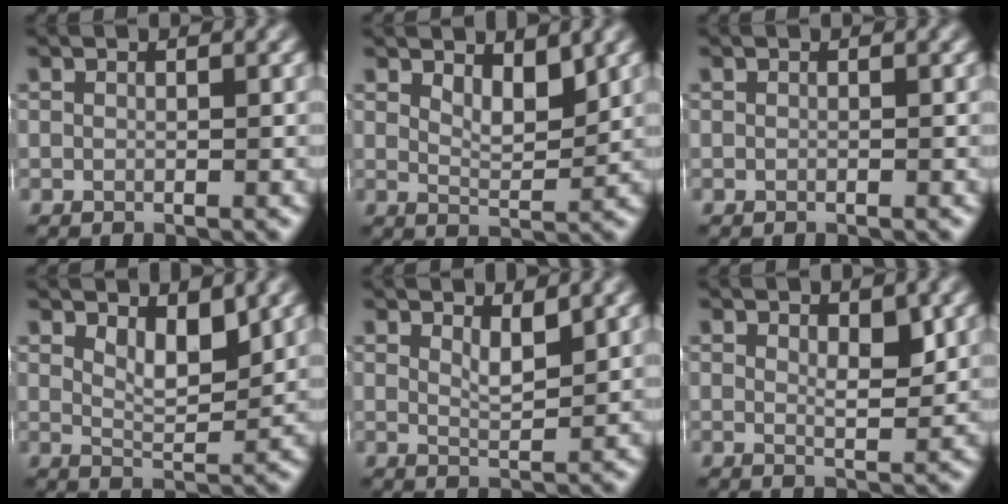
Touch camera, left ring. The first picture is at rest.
{"total": 3.2, "force": [1.9, 1.2, 2.3], "torque": [-0.042, -0.008, 0.034]}
{"total": 0.0}
{"total": 3.5, "force": [1.9, 1.3, 2.6], "torque": [-0.048, -0.010, 0.035]}
{"total": 2.2, "force": [1.4, 0.6, 1.6], "torque": [-0.028, -0.006, 0.026]}
{"total": 2.7, "force": [1.1, 1.1, 2.2], "torque": [-0.032, -0.004, 0.020]}